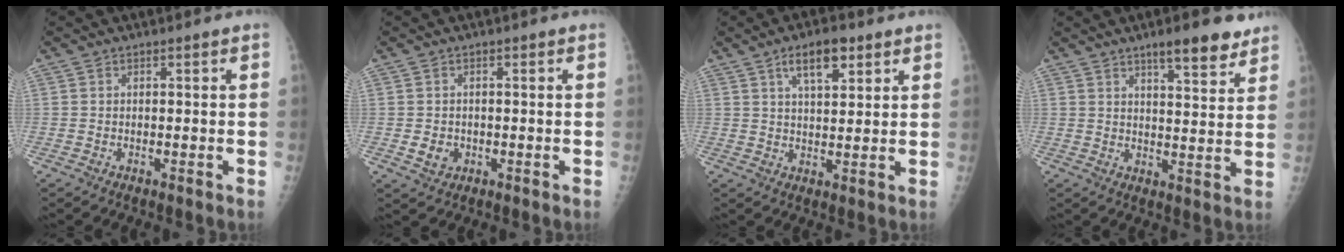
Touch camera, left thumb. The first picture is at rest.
{"total": 2.8, "force": [-0.7, 2.4, 1.3], "torque": [-0.008, 0.002, -0.001]}
{"total": 7.2, "force": [4.0, 3.0, 5.3], "torque": [-0.068, -0.014, 0.065]}
{"total": 8.8, "force": [6.3, 2.2, 5.7], "torque": [-0.060, -0.037, 0.090]}